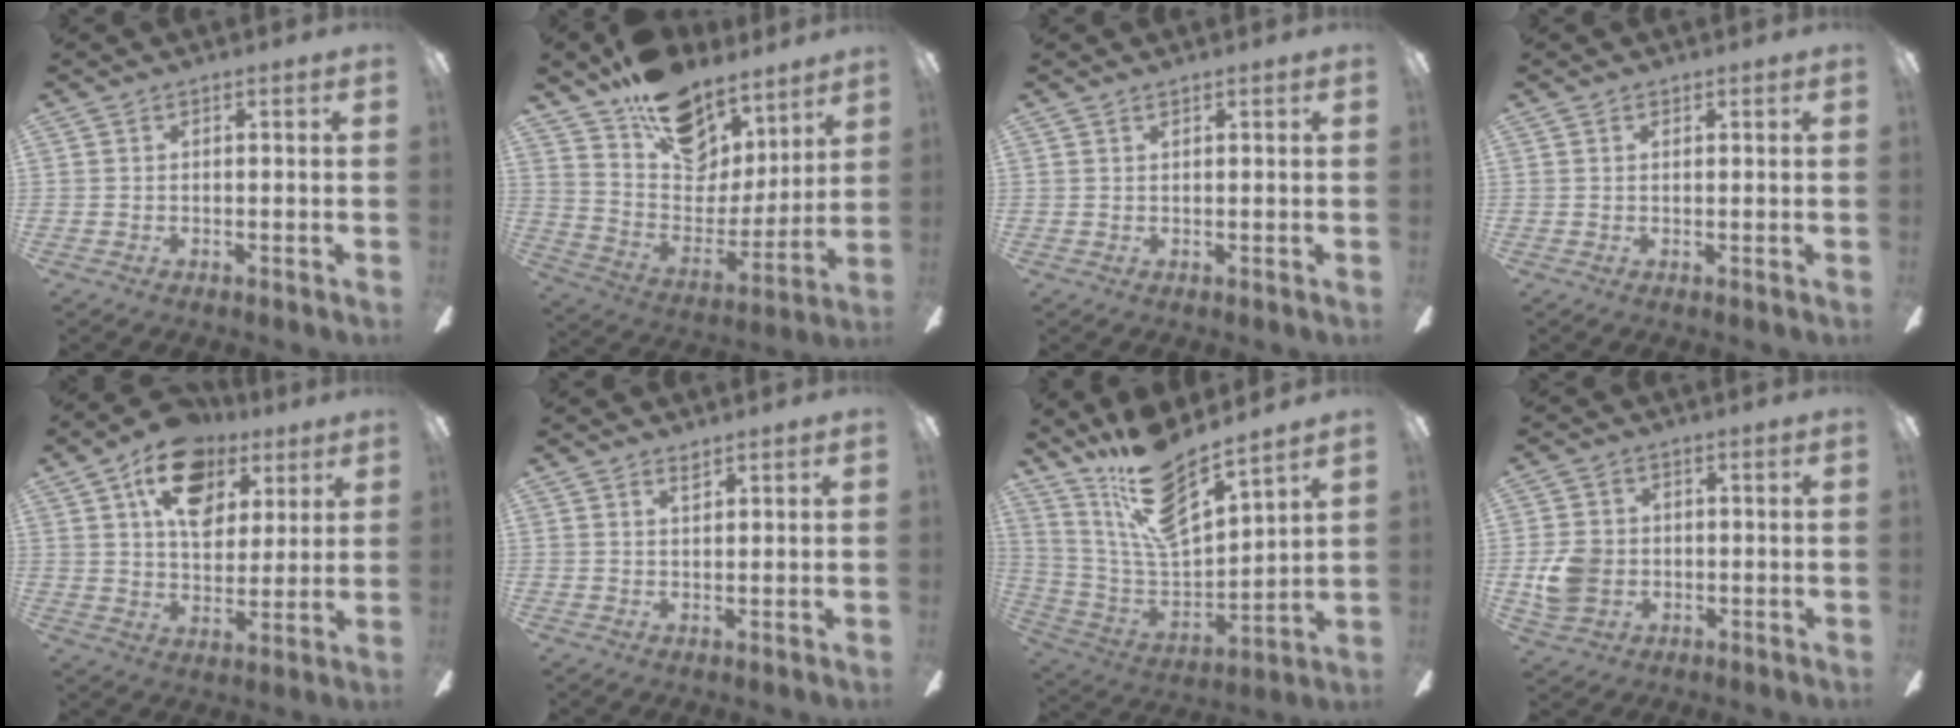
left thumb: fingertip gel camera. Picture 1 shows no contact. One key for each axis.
{"total": 17.4, "fx": 11.7, "fy": 10.6, "fz": 7.2, "tx": -0.103, "ty": -0.084, "tz": 0.213}
{"total": 0.9, "fx": 0.7, "fy": 0.2, "fz": 0.5, "tx": -0.011, "ty": 0.001, "tz": 0.013}
{"total": 0.9, "fx": 0.6, "fy": 0.5, "fz": 0.5, "tx": -0.004, "ty": -0.002, "tz": 0.010}
{"total": 16.3, "fx": 8.4, "fy": 10.4, "fz": 9.3, "tx": -0.142, "ty": -0.023, "tz": 0.152}
{"total": 2.1, "fx": 1.8, "fy": 0.6, "fz": 1.0, "tx": -0.015, "ty": -0.004, "tz": 0.031}
{"total": 17.3, "fx": 13.2, "fy": 4.9, "fz": 10.1, "tx": -0.201, "ty": -0.093, "tz": 0.234}
{"total": 7.8, "fx": -0.6, "fy": 6.7, "fz": 3.9, "tx": -0.076, "ty": 0.013, "tz": -0.008}